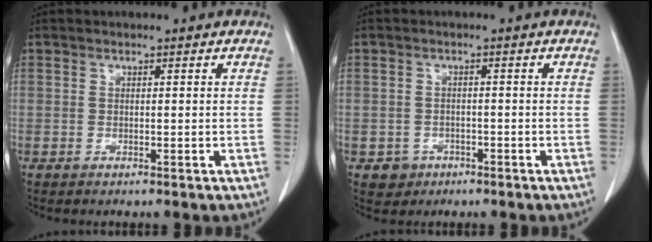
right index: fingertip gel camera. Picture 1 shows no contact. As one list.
[{"total": 2.9, "force": [-1.4, 2.6, 0.2], "torque": [0.003, 0.012, -0.016]}]